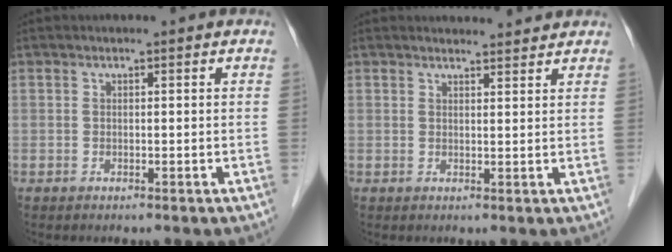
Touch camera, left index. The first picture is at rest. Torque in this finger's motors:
{"motor_torque": [0.10, -0.11, -0.03, -0.02]}